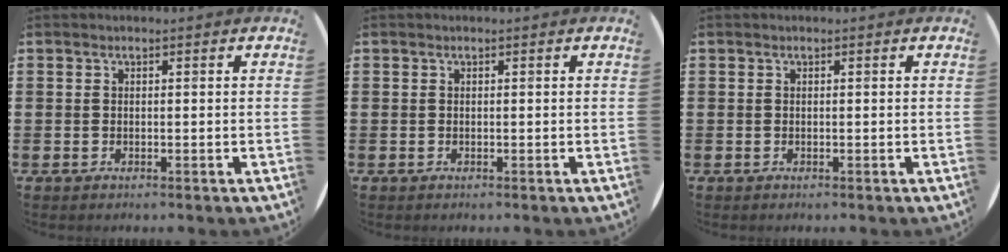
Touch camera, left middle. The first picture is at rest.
{"total": 0.0}
{"total": 0.0}